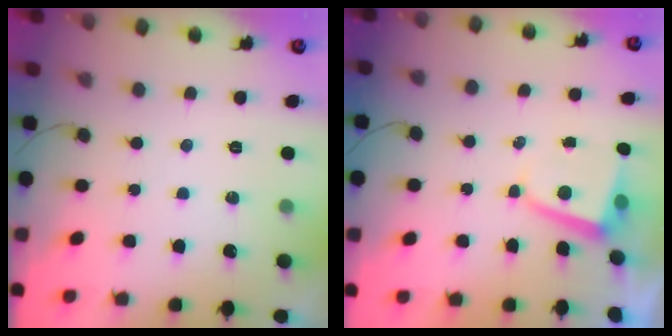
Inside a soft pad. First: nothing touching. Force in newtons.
{"total": 2.0, "press": 2.0, "slide": 0.3}